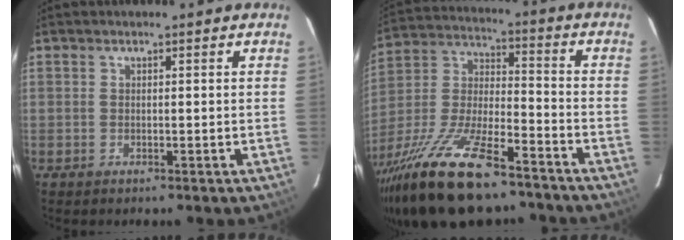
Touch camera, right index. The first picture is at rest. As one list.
[{"total": 24.4, "force": [-17.5, 7.3, 15.4], "torque": [-0.311, -0.033, -0.299]}]